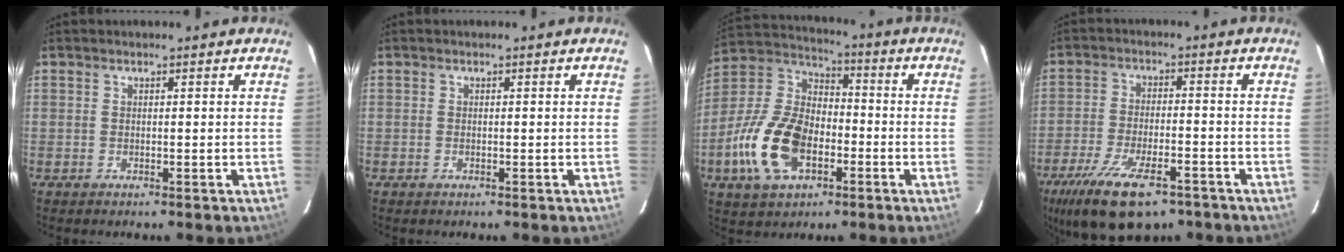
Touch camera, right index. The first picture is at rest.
{"total": 0.0}
{"total": 17.4, "force": [-6.2, 10.3, 12.5], "torque": [-0.276, 0.006, -0.112]}
{"total": 15.9, "force": [-10.5, 6.2, 10.1], "torque": [-0.218, -0.035, -0.176]}